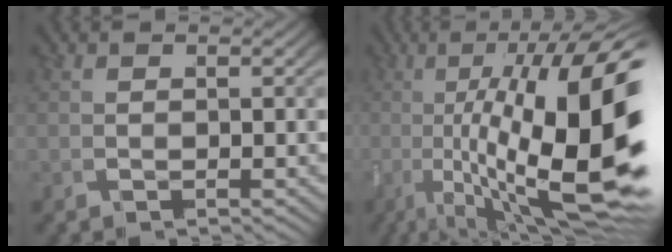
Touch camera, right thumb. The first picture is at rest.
{"total": 20.3, "force": [0.0, 11.8, 16.5], "torque": [-0.278, -0.075, 0.035]}